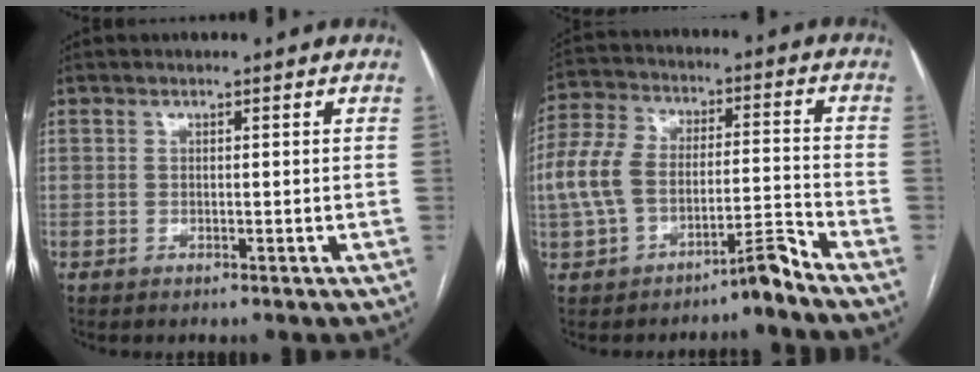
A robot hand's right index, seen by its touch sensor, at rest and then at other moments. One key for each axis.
{"total": 8.9, "fx": -4.8, "fy": 3.6, "fz": 6.6, "tx": -0.140, "ty": 0.044, "tz": -0.087}